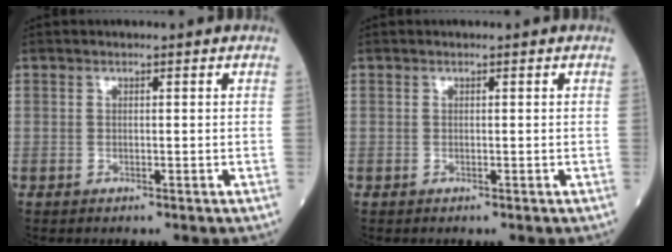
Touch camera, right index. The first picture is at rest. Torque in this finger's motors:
{"motor_torque": [0.00, 0.00, -0.01, -0.01]}